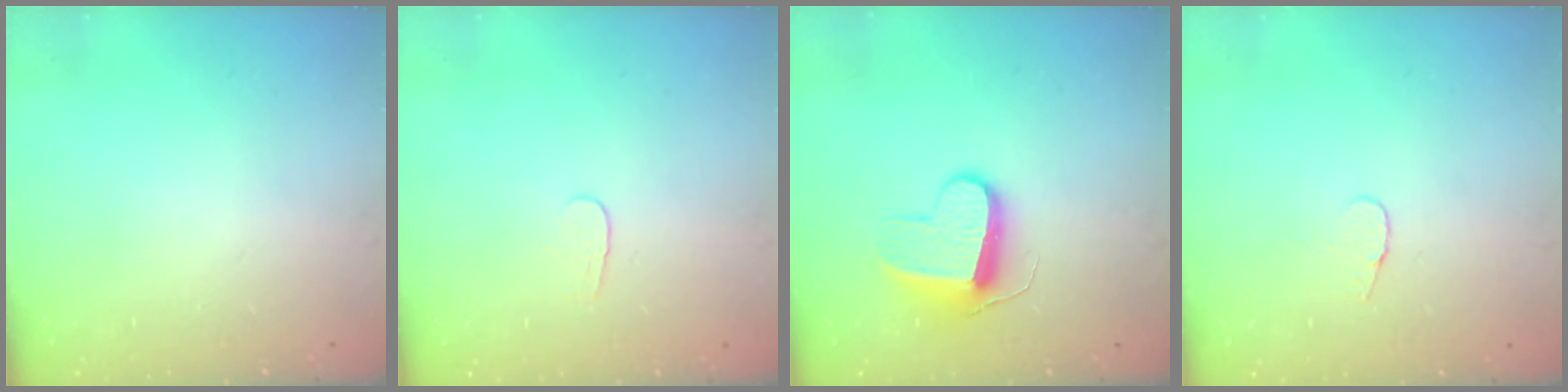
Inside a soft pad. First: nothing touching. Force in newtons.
{"total": 3.8, "press": 3.8, "slide": 0.3}
{"total": 9.8, "press": 9.8, "slide": 0.3}
{"total": 4.0, "press": 4.0, "slide": 0.4}